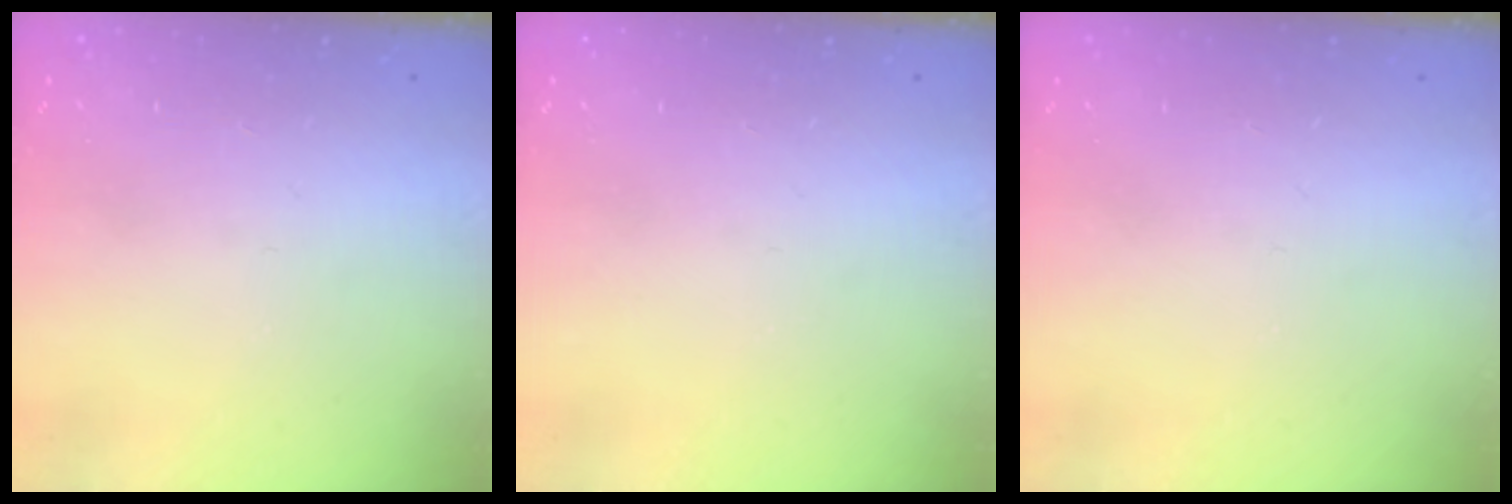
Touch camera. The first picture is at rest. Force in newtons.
{"total": 0.0}
{"total": 0.0}